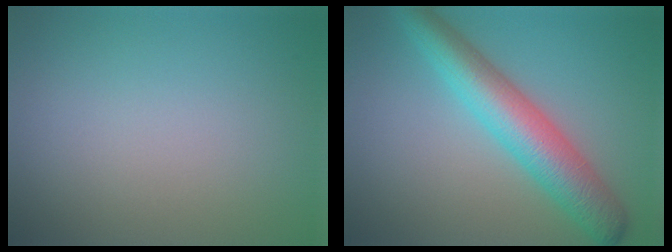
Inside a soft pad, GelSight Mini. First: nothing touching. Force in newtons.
{"total": 6.6, "press": 6.6, "slide": 0.1}